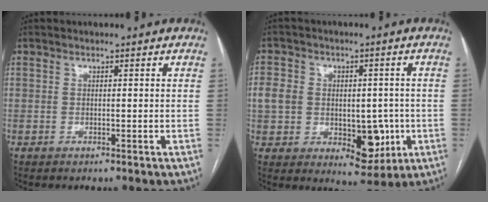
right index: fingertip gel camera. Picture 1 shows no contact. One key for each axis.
{"total": 11.4, "fx": -1.7, "fy": 7.9, "fz": 8.1, "tx": -0.103, "ty": 0.013, "tz": -0.011}